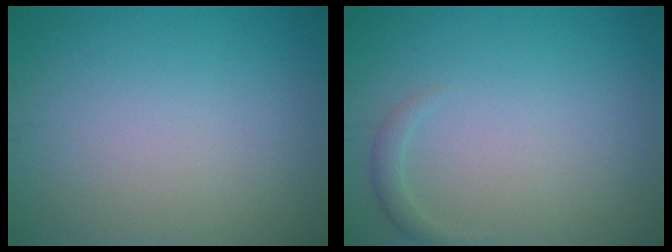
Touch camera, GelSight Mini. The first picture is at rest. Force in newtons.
{"total": 1.1, "press": 1.1, "slide": 0.0}